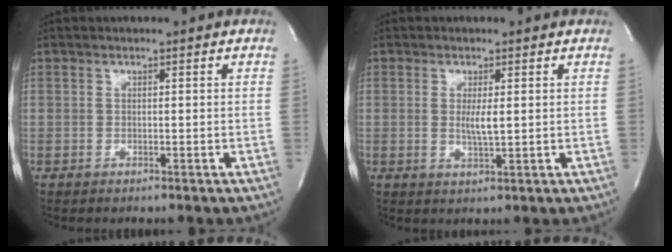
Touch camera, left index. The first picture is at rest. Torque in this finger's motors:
{"motor_torque": [0.28, -0.12, 0.04, 0.03]}